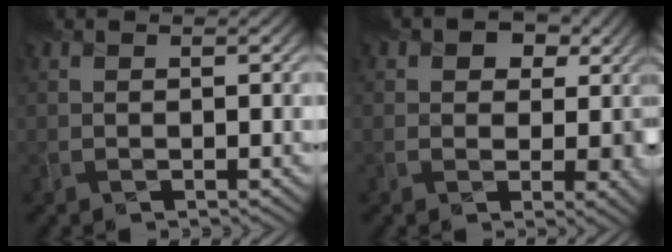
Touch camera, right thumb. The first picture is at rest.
{"total": 6.9, "force": [1.7, 5.5, 3.9], "torque": [-0.052, 0.000, 0.018]}